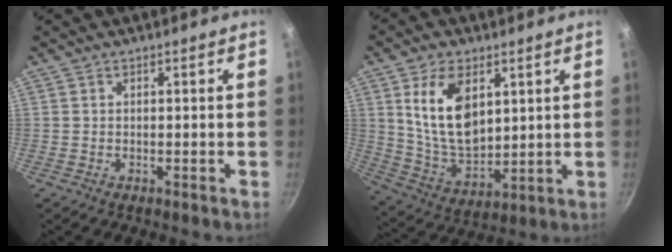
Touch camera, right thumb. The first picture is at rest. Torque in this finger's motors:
{"motor_torque": [0.51, 3.12, 1.35, 0.48, 0.21]}